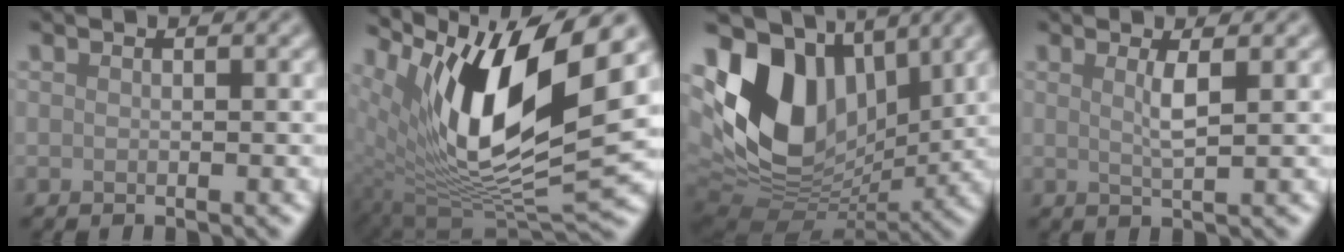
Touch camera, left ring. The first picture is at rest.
{"total": 13.2, "force": [5.1, 4.3, 11.4], "torque": [-0.209, -0.011, 0.103]}
{"total": 12.6, "force": [3.5, 8.7, 8.3], "torque": [-0.169, -0.004, 0.069]}
{"total": 2.0, "force": [0.7, 0.3, 1.8], "torque": [-0.034, -0.003, 0.009]}